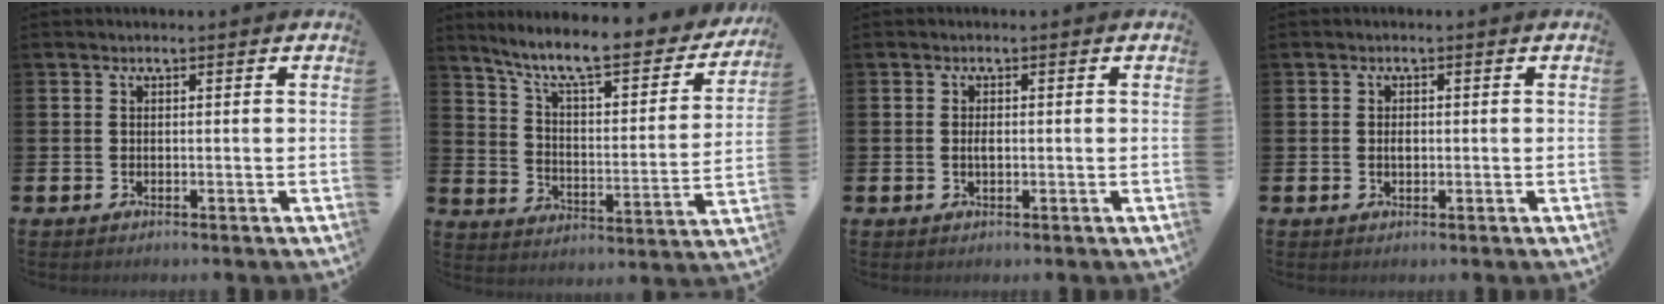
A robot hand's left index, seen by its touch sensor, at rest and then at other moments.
{"total": 9.4, "force": [8.0, 2.0, 4.5], "torque": [-0.111, -0.059, 0.130]}
{"total": 1.1, "force": [-0.1, 0.5, 1.0], "torque": [-0.018, 0.003, -0.004]}
{"total": 1.3, "force": [-0.1, 0.7, 1.0], "torque": [-0.010, 0.001, -0.005]}